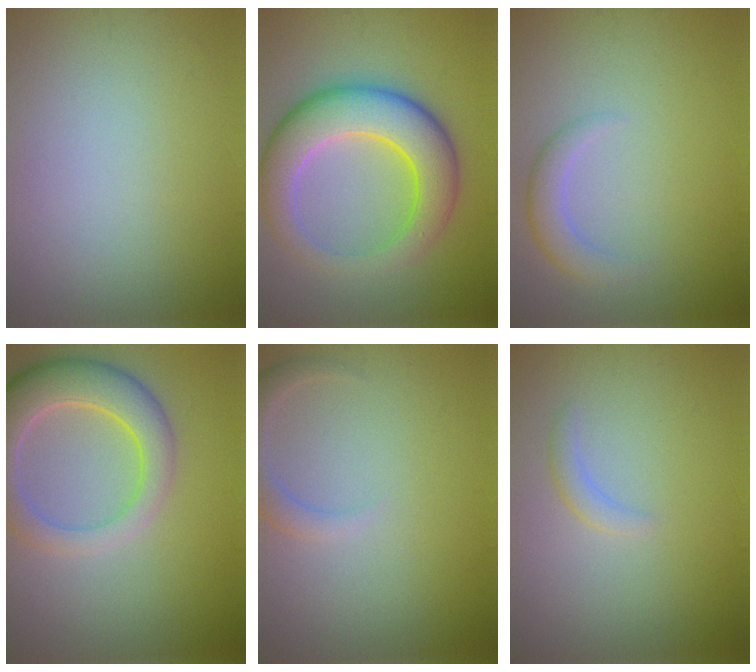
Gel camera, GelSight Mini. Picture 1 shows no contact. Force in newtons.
{"total": 8.2, "press": 8.2, "slide": 0.6}
{"total": 2.2, "press": 2.2, "slide": 0.1}
{"total": 6.2, "press": 6.2, "slide": 0.5}
{"total": 2.2, "press": 2.2, "slide": 0.3}
{"total": 1.0, "press": 1.0, "slide": 0.0}